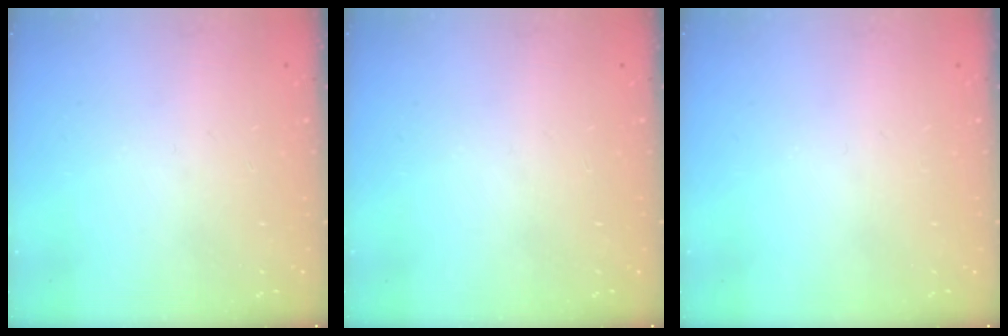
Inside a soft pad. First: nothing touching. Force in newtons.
{"total": 0.0}
{"total": 0.0}